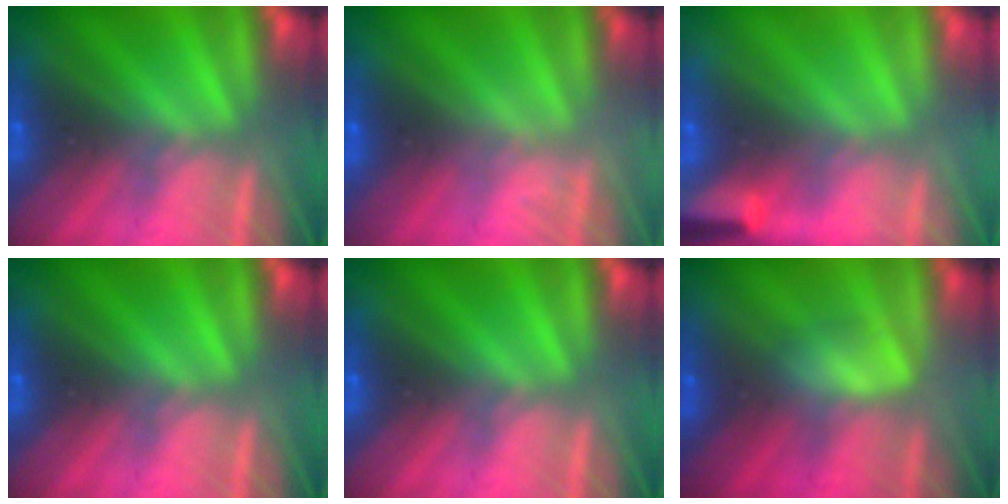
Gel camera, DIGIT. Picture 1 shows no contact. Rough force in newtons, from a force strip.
{"total": 1.6}
{"total": 7.7}
{"total": 0.0}
{"total": 0.0}
{"total": 2.6}